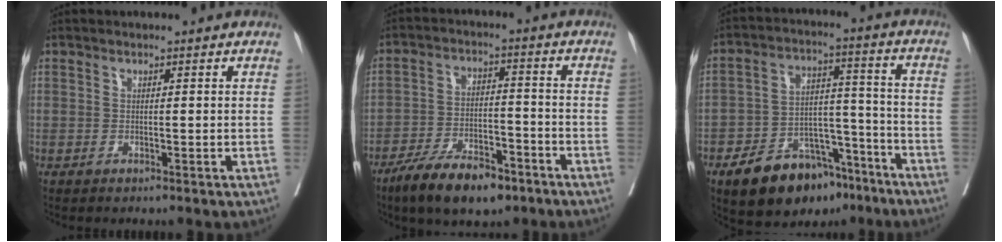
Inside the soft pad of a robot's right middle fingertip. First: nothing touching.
{"total": 11.0, "force": [-7.8, 4.0, 6.6], "torque": [-0.114, -0.006, -0.136]}
{"total": 13.4, "force": [-9.3, 6.8, 6.8], "torque": [-0.100, 0.024, -0.145]}